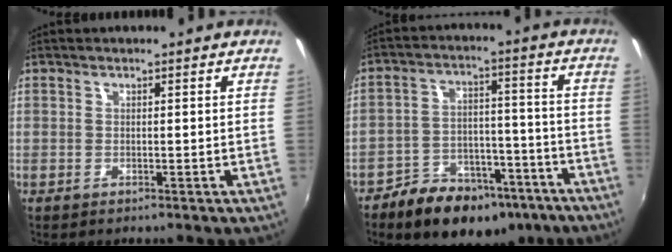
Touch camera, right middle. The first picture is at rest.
{"total": 15.7, "force": [-11.2, 8.2, 7.4], "torque": [-0.134, 0.016, -0.150]}